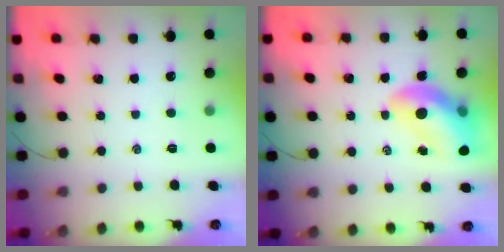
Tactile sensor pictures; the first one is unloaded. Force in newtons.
{"total": 13.6, "press": 13.1, "slide": 3.9}